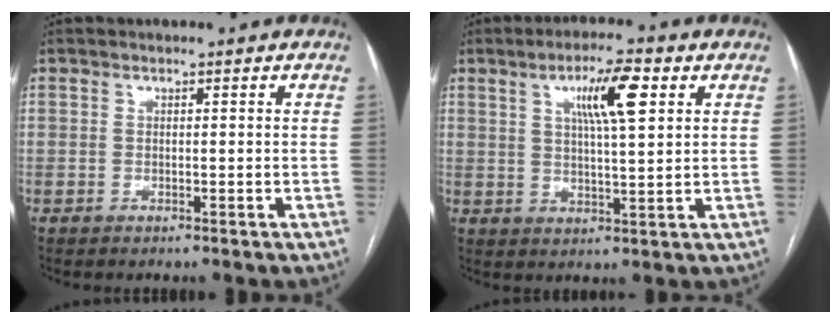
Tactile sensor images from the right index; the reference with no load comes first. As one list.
[{"total": 8.3, "force": [3.2, 1.0, 7.6], "torque": [-0.132, 0.009, 0.054]}]